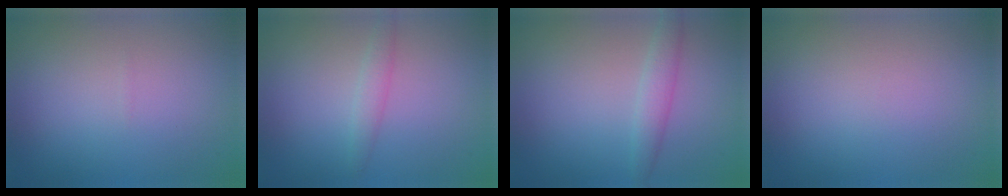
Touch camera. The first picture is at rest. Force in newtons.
{"total": 1.5, "press": 1.5, "slide": 0.0}
{"total": 2.1, "press": 2.1, "slide": 0.1}
{"total": 0.0}